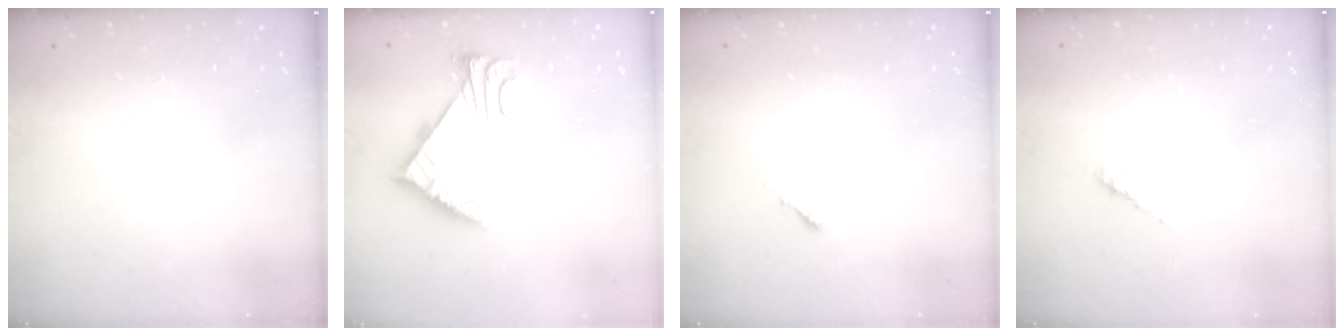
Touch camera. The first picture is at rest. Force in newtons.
{"total": 6.0, "press": 5.9, "slide": 1.0}
{"total": 0.0}
{"total": 1.5, "press": 1.4, "slide": 0.5}